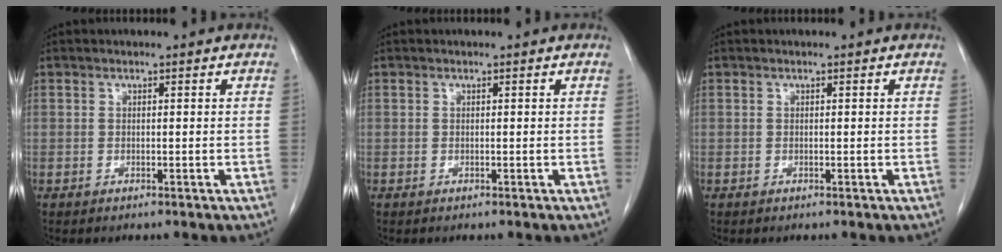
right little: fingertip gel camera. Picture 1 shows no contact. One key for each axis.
{"total": 0.0}
{"total": 0.0}